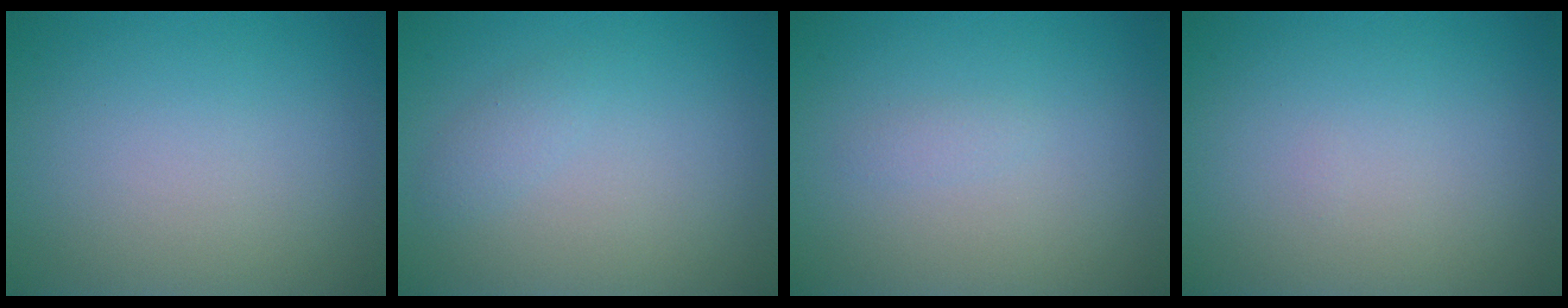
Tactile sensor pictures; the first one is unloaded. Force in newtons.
{"total": 0.9, "press": 0.9, "slide": 0.0}
{"total": 0.6, "press": 0.6, "slide": 0.1}
{"total": 0.0}